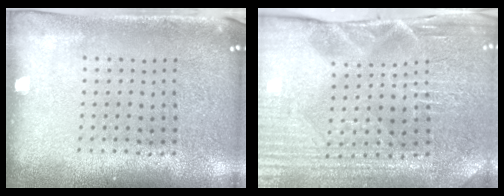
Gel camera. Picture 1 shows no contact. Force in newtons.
{"total": 4.0, "press": 3.9, "slide": 0.6}